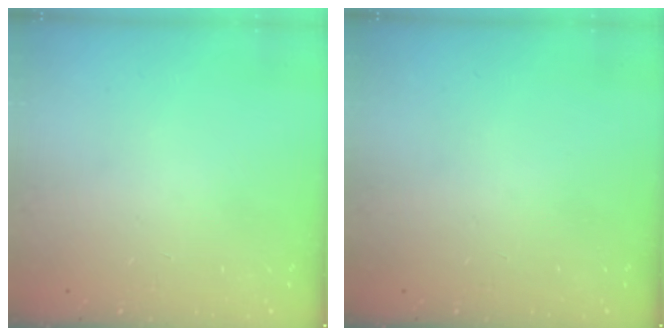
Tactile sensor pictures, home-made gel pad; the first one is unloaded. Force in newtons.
{"total": 0.0}